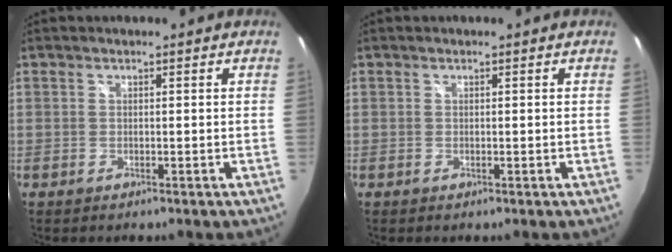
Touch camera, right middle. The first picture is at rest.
{"total": 0.0}